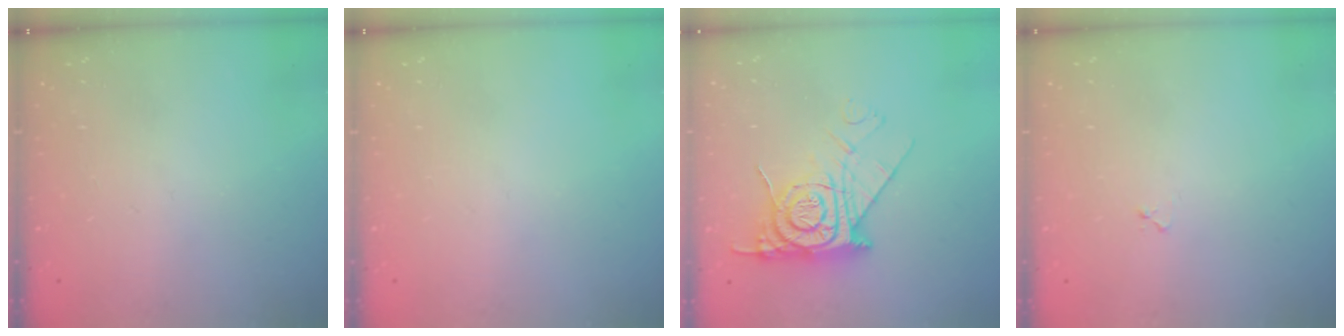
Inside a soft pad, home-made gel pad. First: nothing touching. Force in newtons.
{"total": 0.0}
{"total": 12.8, "press": 12.7, "slide": 1.2}
{"total": 3.4, "press": 3.4, "slide": 0.4}